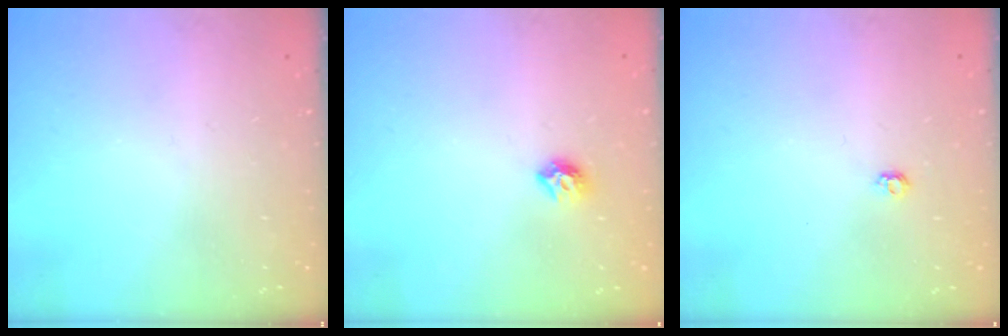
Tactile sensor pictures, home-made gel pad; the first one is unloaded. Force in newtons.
{"total": 6.1, "press": 6.0, "slide": 0.9}
{"total": 3.9, "press": 3.8, "slide": 0.5}